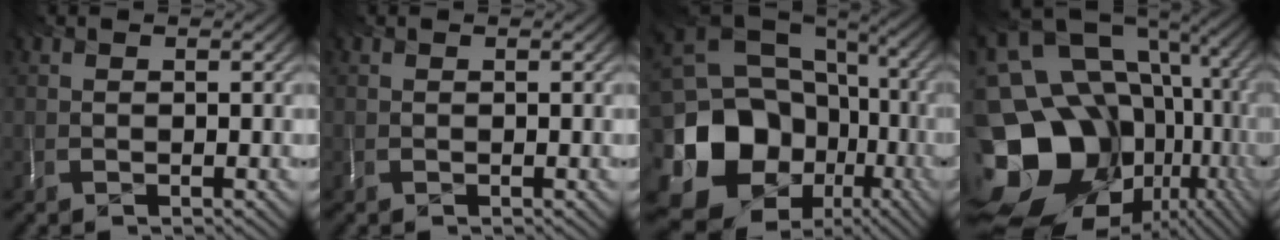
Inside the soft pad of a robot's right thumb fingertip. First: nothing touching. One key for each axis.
{"total": 0.0}
{"total": 19.4, "fx": -6.9, "fy": 16.2, "fz": 8.2, "tx": -0.198, "ty": -0.044, "tz": -0.114}
{"total": 22.8, "fx": -6.7, "fy": 19.0, "fz": 10.7, "tx": -0.262, "ty": -0.043, "tz": -0.108}